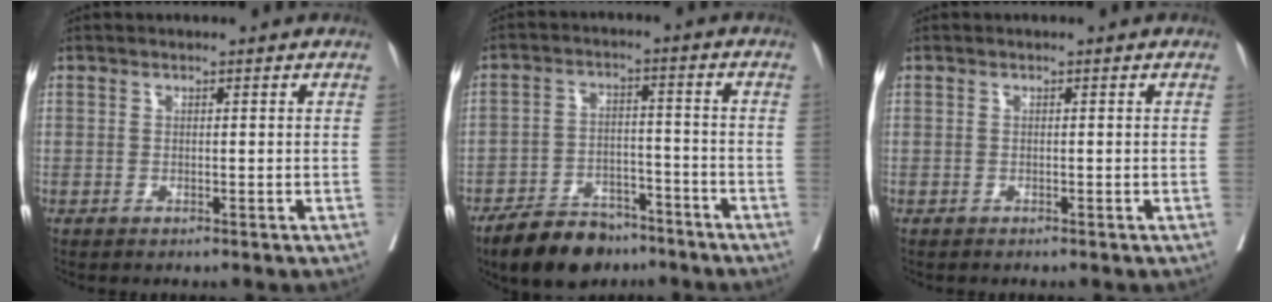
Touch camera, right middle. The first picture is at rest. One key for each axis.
{"total": 10.3, "fx": -8.2, "fy": 4.5, "fz": 4.2, "tx": -0.068, "ty": -0.003, "tz": -0.137}
{"total": 0.0}